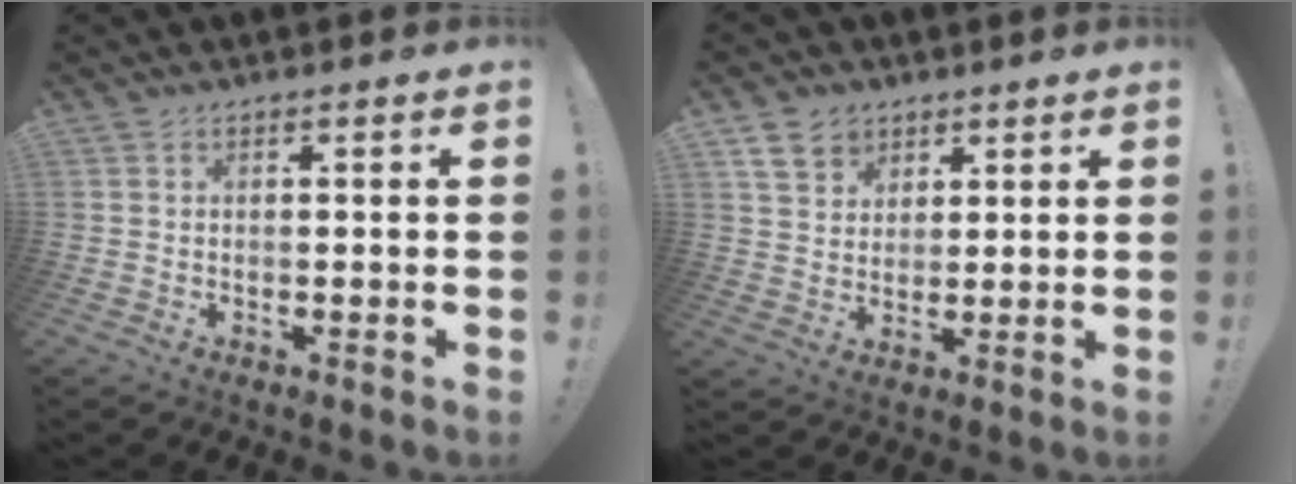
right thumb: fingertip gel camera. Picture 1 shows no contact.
{"total": 7.5, "force": [4.5, 5.7, 2.0], "torque": [-0.026, -0.027, 0.089]}